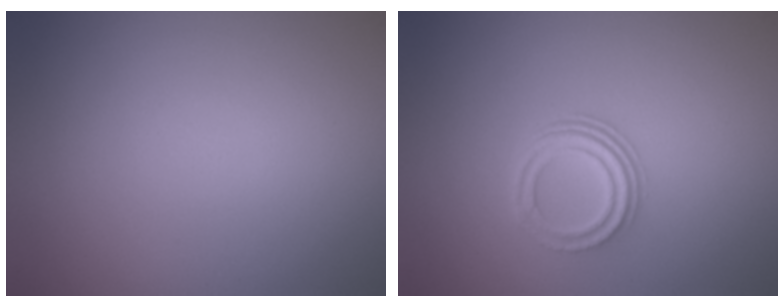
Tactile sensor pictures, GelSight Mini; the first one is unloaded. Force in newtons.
{"total": 3.1, "press": 2.3, "slide": 2.1}